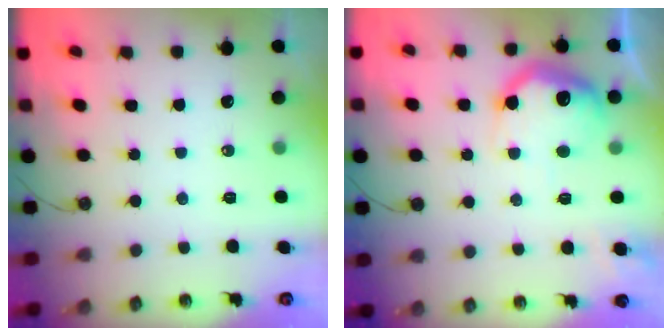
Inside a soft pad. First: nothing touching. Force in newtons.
{"total": 18.1, "press": 18.0, "slide": 1.3}